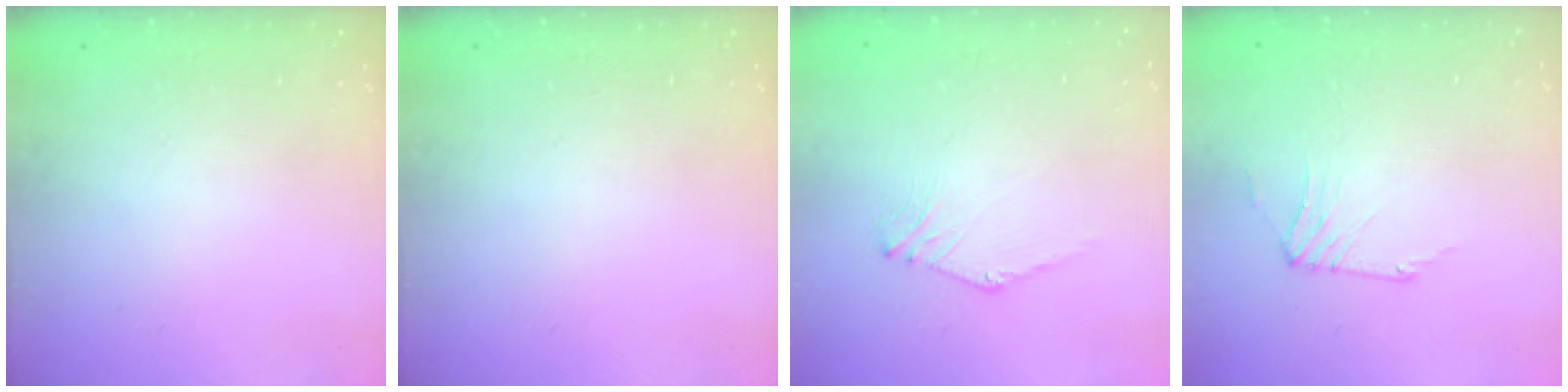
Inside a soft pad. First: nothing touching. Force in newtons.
{"total": 0.0}
{"total": 1.2, "press": 1.1, "slide": 0.4}
{"total": 0.6, "press": 0.4, "slide": 0.5}